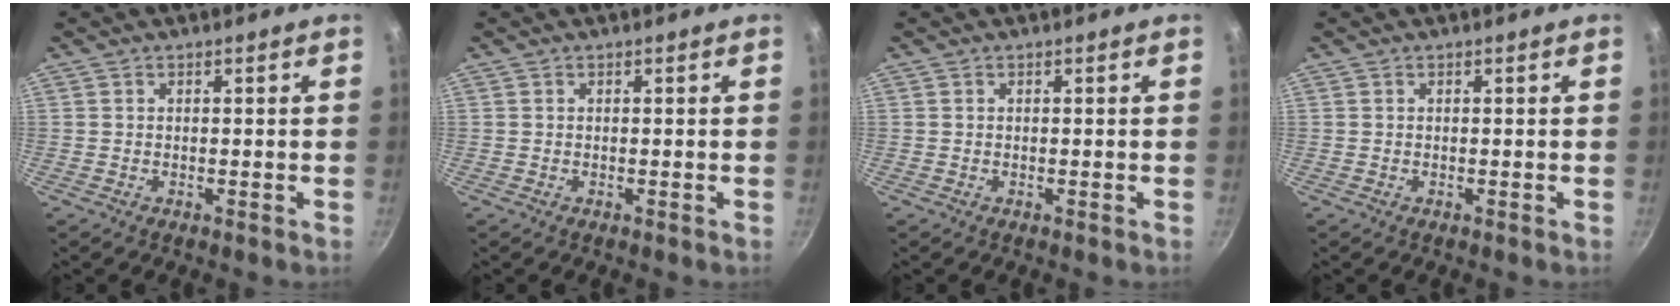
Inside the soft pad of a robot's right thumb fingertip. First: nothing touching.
{"total": 0.0}
{"total": 0.0}
{"total": 0.0}